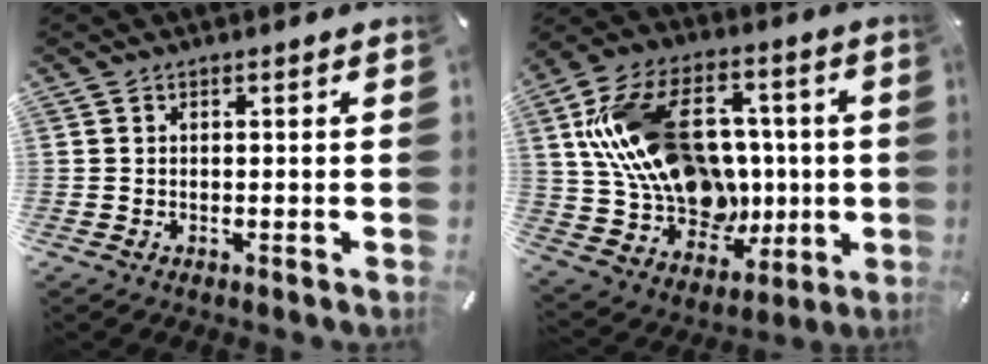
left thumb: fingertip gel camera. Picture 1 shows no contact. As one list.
[{"total": 24.4, "force": [4.3, 18.0, 15.9], "torque": [-0.317, -0.015, 0.092]}]